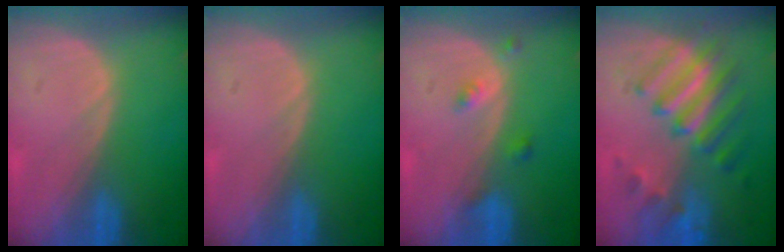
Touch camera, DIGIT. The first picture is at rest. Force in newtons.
{"total": 0.0}
{"total": 2.1, "press": 2.1, "slide": 0.2}
{"total": 8.2, "press": 8.1, "slide": 1.5}